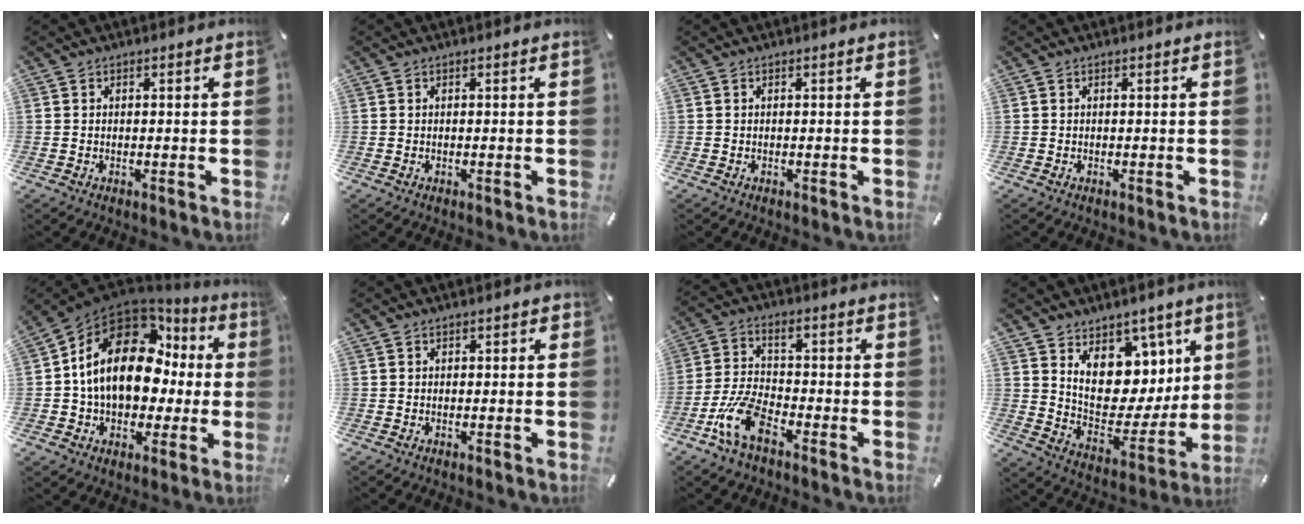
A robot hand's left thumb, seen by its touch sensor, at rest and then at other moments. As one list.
[{"total": 0.0}, {"total": 0.0}, {"total": 0.0}, {"total": 18.4, "force": [3.5, 13.0, 12.6], "torque": [-0.228, -0.014, 0.059]}, {"total": 0.6, "force": [0.1, 0.6, 0.2], "torque": [-0.003, 0.005, 0.001]}, {"total": 10.3, "force": [-5.5, 4.9, 7.1], "torque": [-0.169, 0.014, -0.108]}, {"total": 12.9, "force": [5.5, 10.2, 5.5], "torque": [-0.073, -0.067, 0.110]}]